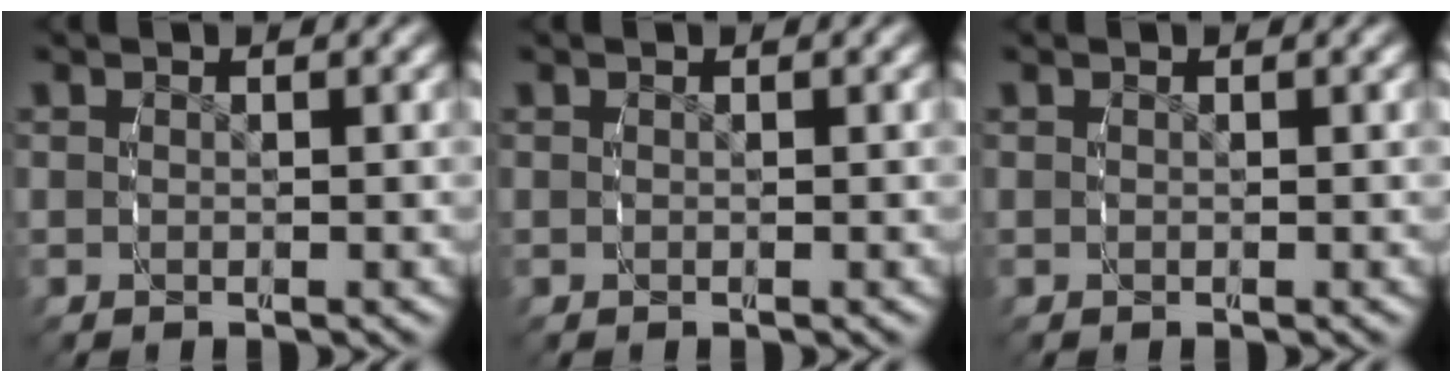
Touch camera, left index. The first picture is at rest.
{"total": 0.0}
{"total": 0.0}